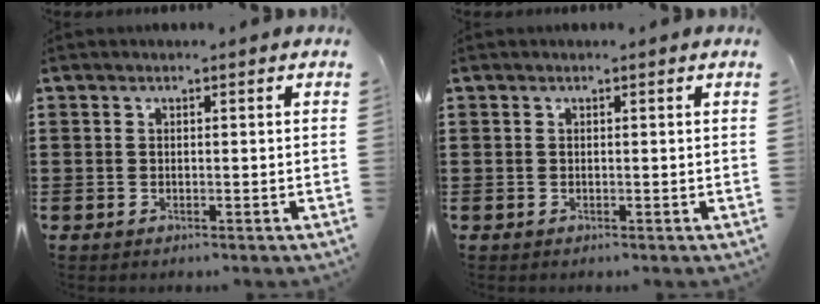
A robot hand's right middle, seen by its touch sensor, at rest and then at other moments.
{"total": 0.0}